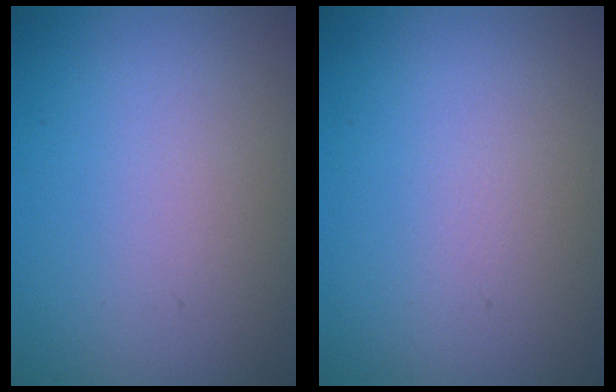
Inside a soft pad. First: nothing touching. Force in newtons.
{"total": 0.0}